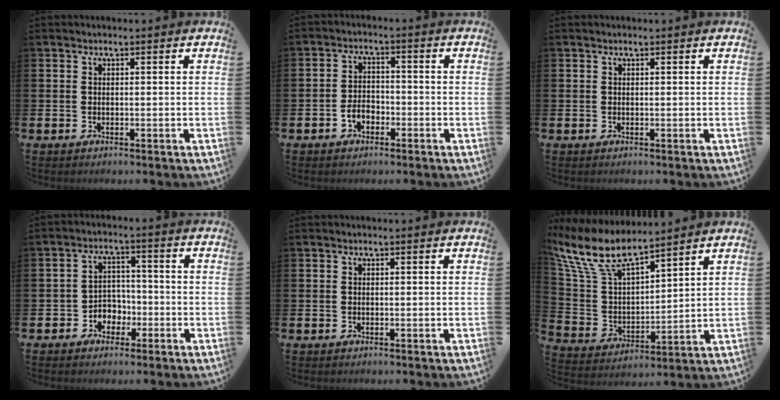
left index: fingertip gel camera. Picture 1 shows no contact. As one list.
[{"total": 3.0, "force": [-1.7, 2.0, 1.4], "torque": [-0.025, 0.003, -0.037]}, {"total": 0.0}, {"total": 3.5, "force": [-1.8, 2.9, 0.7], "torque": [-0.026, 0.004, -0.042]}, {"total": 0.0}, {"total": 9.8, "force": [8.3, 2.9, 4.3], "torque": [-0.123, -0.042, 0.147]}]